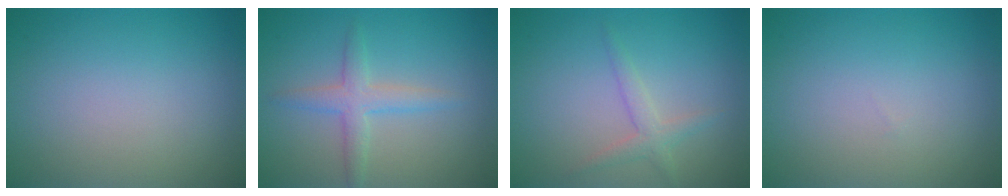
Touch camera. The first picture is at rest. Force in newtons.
{"total": 2.7, "press": 2.7, "slide": 0.1}
{"total": 1.8, "press": 1.8, "slide": 0.1}
{"total": 0.0}